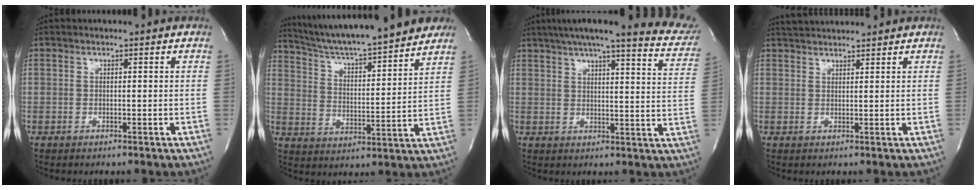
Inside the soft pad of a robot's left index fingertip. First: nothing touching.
{"total": 19.1, "force": [17.1, 1.1, 8.5], "torque": [-0.137, 0.005, 0.258]}
{"total": 22.1, "force": [18.8, 2.5, 11.4], "torque": [-0.153, -0.024, 0.216]}
{"total": 4.5, "force": [4.4, 0.4, 0.9], "torque": [-0.020, 0.030, 0.073]}